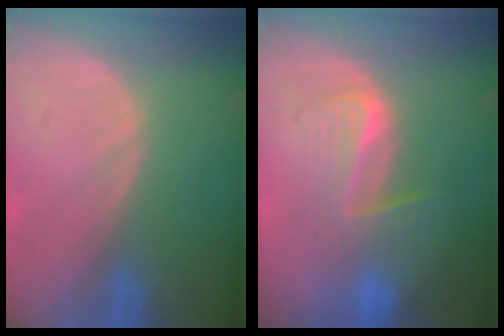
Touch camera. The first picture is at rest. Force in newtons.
{"total": 6.3, "press": 6.2, "slide": 1.3}